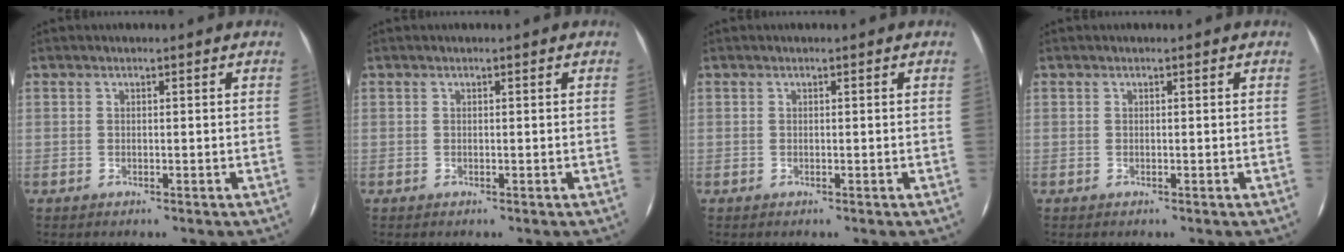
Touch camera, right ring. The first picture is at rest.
{"total": 0.0}
{"total": 0.0}
{"total": 0.0}